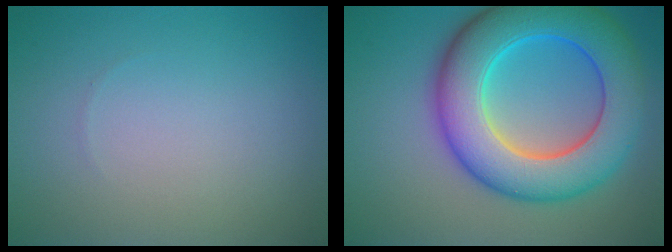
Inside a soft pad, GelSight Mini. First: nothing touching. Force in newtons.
{"total": 11.1, "press": 11.1, "slide": 0.3}